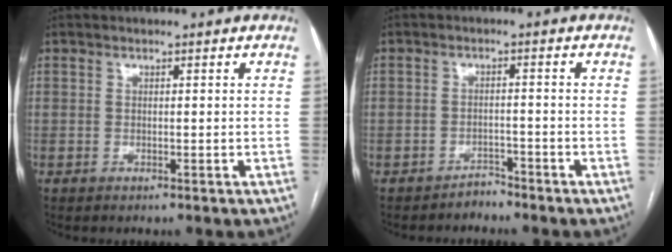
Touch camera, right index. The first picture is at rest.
{"total": 2.0, "force": [-1.9, 0.6, -0.2], "torque": [0.008, 0.000, -0.029]}